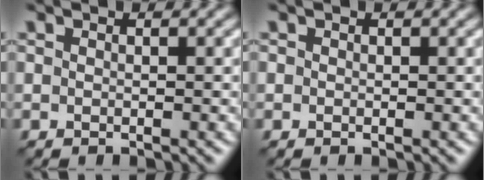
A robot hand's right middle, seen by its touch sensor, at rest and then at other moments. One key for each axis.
{"total": 0.0}